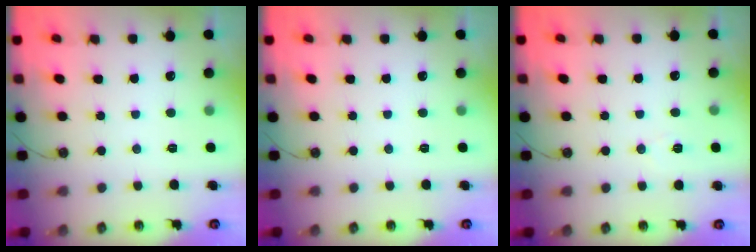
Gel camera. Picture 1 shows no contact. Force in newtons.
{"total": 0.0}
{"total": 7.0, "press": 5.5, "slide": 4.4}